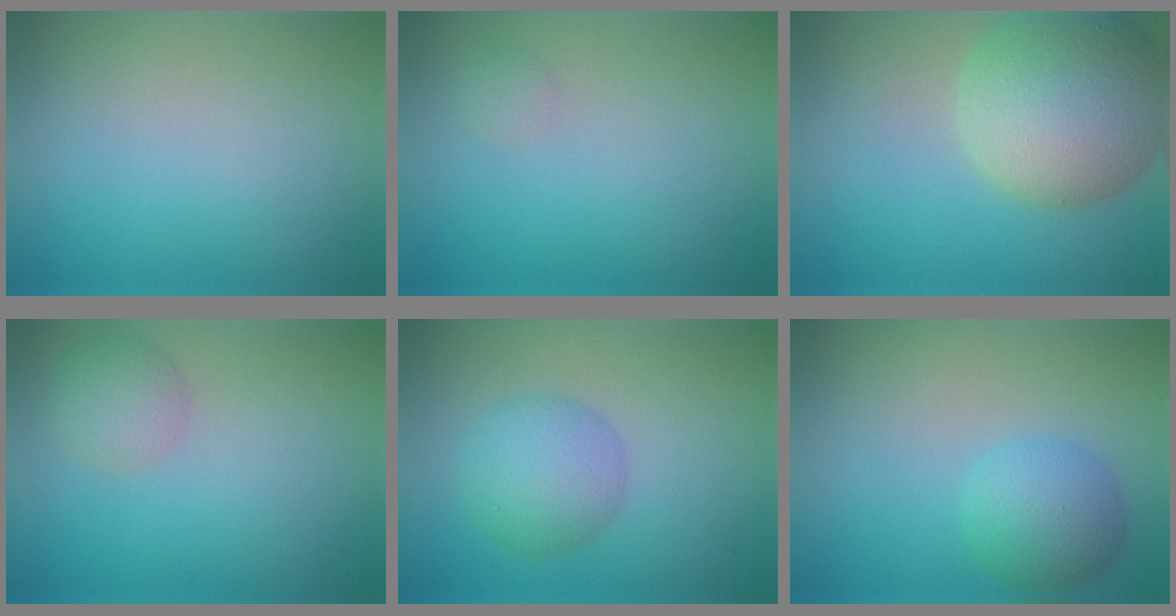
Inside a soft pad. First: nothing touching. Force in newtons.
{"total": 0.6, "press": 0.6, "slide": 0.0}
{"total": 11.1, "press": 11.1, "slide": 0.5}
{"total": 2.4, "press": 2.4, "slide": 0.0}
{"total": 3.5, "press": 3.5, "slide": 0.1}
{"total": 3.5, "press": 3.5, "slide": 0.1}